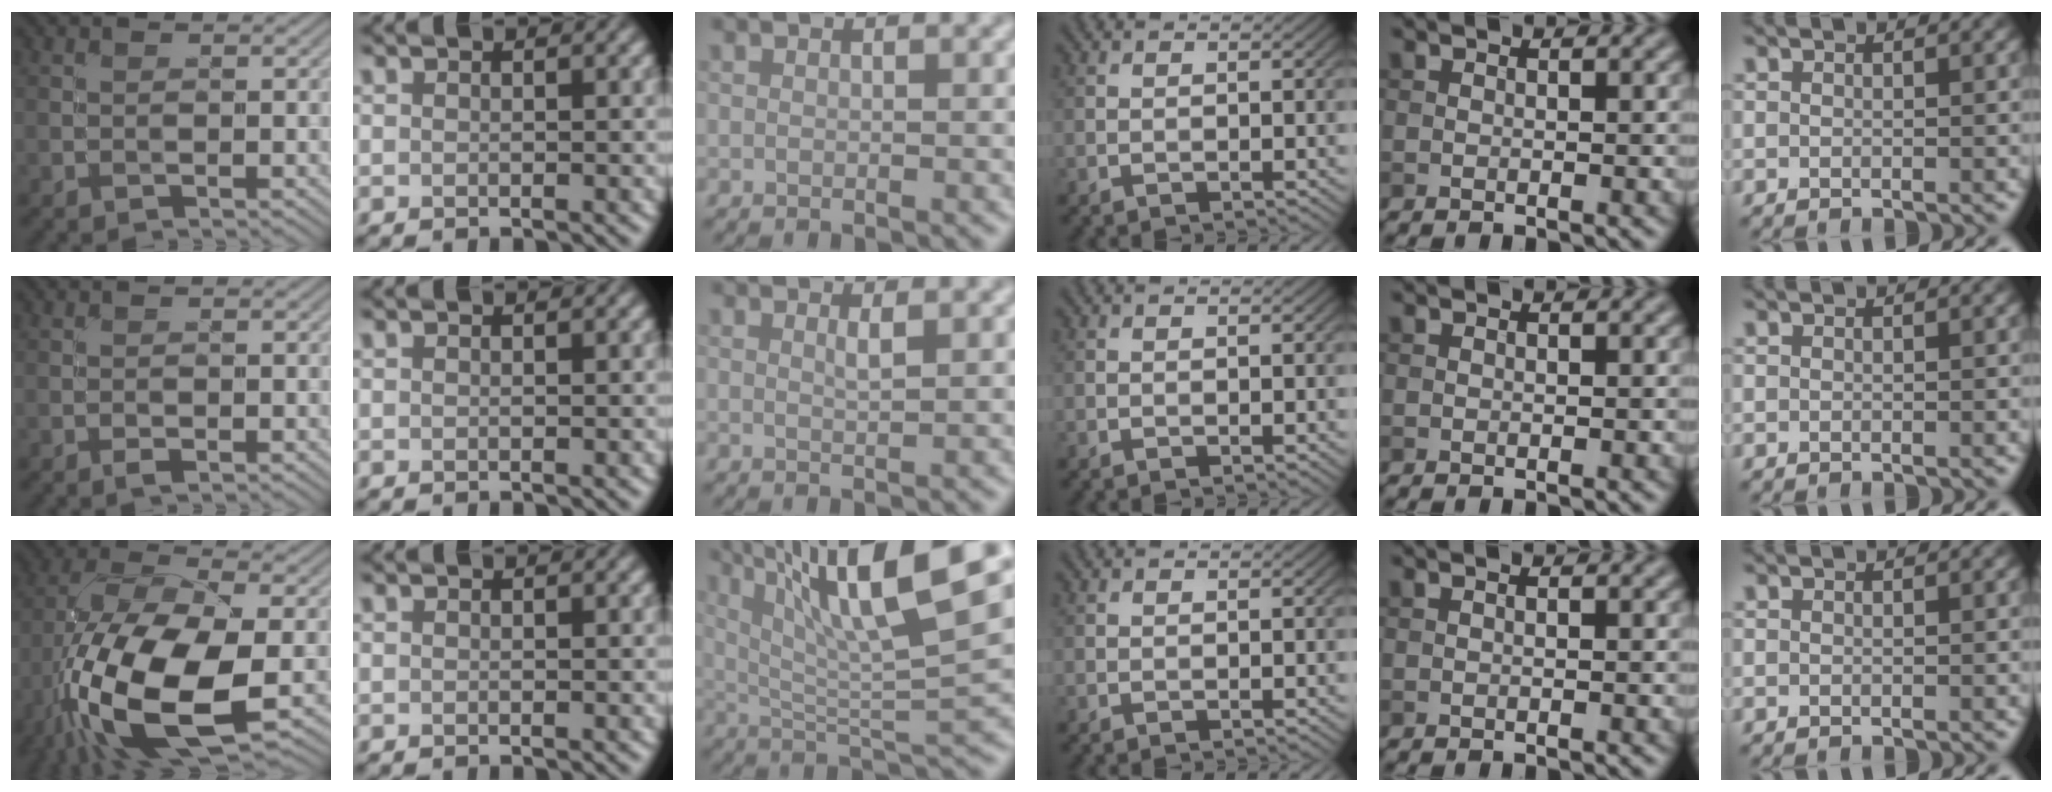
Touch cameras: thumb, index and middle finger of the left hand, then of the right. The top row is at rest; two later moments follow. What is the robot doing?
{"motion": "unscrew", "object": "medicine bottle"}